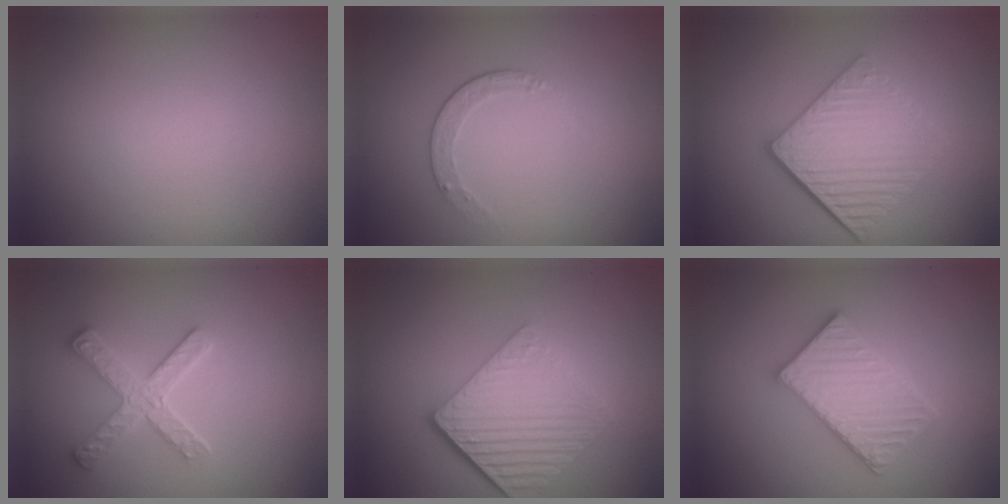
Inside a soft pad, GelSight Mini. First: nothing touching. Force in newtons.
{"total": 1.6, "press": 1.2, "slide": 1.1}
{"total": 6.1, "press": 4.0, "slide": 4.5}
{"total": 2.9, "press": 2.9, "slide": 0.1}
{"total": 6.5, "press": 4.4, "slide": 4.8}
{"total": 4.1, "press": 4.0, "slide": 0.7}